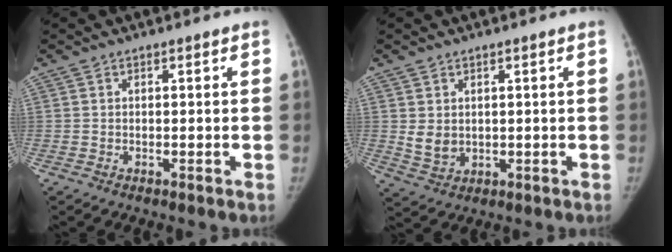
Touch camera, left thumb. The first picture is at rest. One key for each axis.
{"total": 3.8, "fx": 0.8, "fy": 2.9, "fz": 2.3, "tx": -0.029, "ty": -0.014, "tz": 0.027}